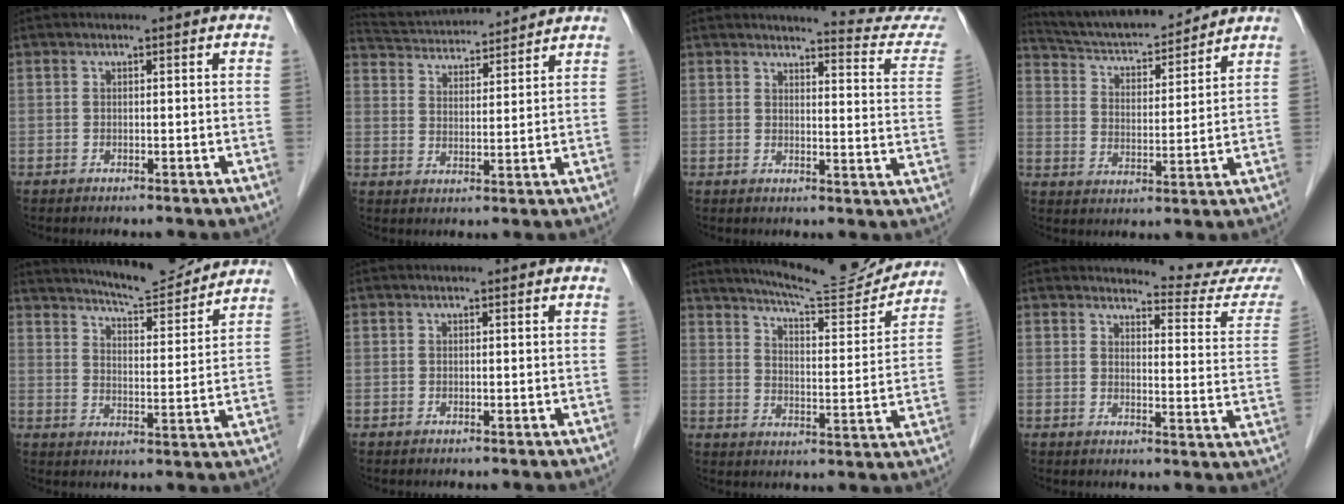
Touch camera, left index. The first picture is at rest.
{"total": 13.7, "force": [13.0, 1.5, 3.9], "torque": [-0.077, 0.029, 0.209]}
{"total": 11.5, "force": [11.5, -0.8, 1.0], "torque": [-0.005, -0.094, 0.111]}
{"total": 15.4, "force": [14.3, 2.3, 5.1], "torque": [-0.087, 0.013, 0.233]}
{"total": 12.9, "force": [12.2, 0.9, 4.2], "torque": [-0.068, -0.004, 0.176]}
{"total": 0.0}
{"total": 15.1, "force": [14.4, 0.9, 4.4], "torque": [-0.071, -0.023, 0.198]}
{"total": 12.2, "force": [12.1, -0.2, 0.9], "torque": [0.000, -0.096, 0.121]}